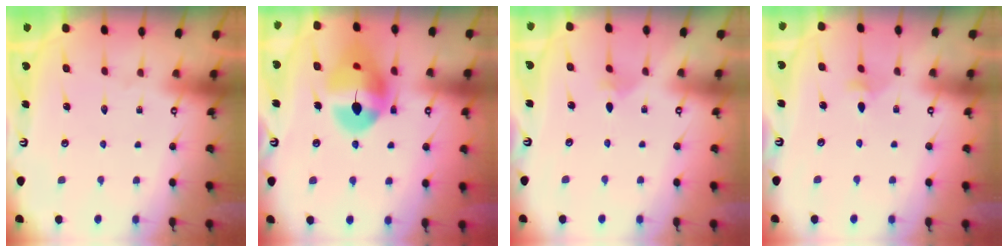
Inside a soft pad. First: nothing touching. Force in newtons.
{"total": 15.5, "press": 15.5, "slide": 1.6}
{"total": 2.4, "press": 2.4, "slide": 0.5}
{"total": 3.7, "press": 3.6, "slide": 0.9}